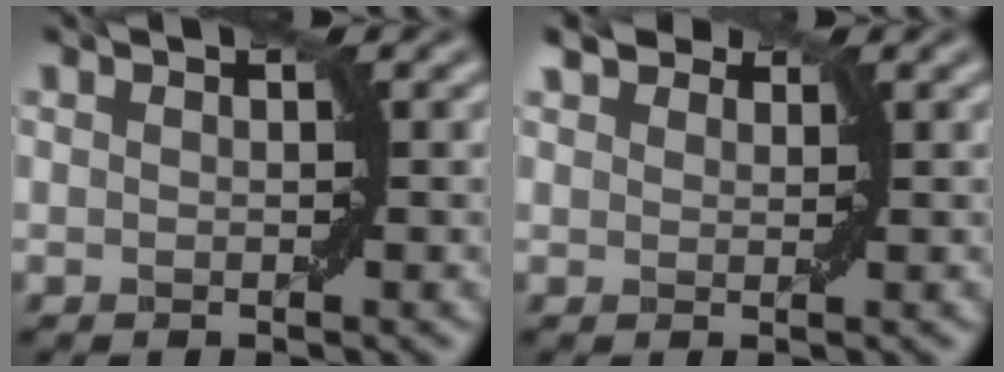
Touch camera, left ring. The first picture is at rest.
{"total": 1.7, "force": [1.5, 0.8, 0.5], "torque": [-0.008, 0.006, 0.028]}